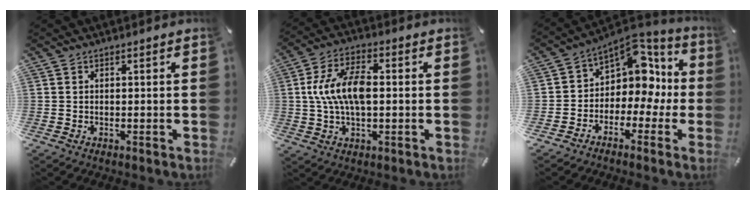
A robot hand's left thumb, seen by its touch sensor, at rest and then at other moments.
{"total": 11.1, "force": [0.4, 5.9, 9.4], "torque": [-0.201, 0.008, 0.004]}
{"total": 10.1, "force": [3.5, 7.9, 5.3], "torque": [-0.074, -0.037, 0.060]}